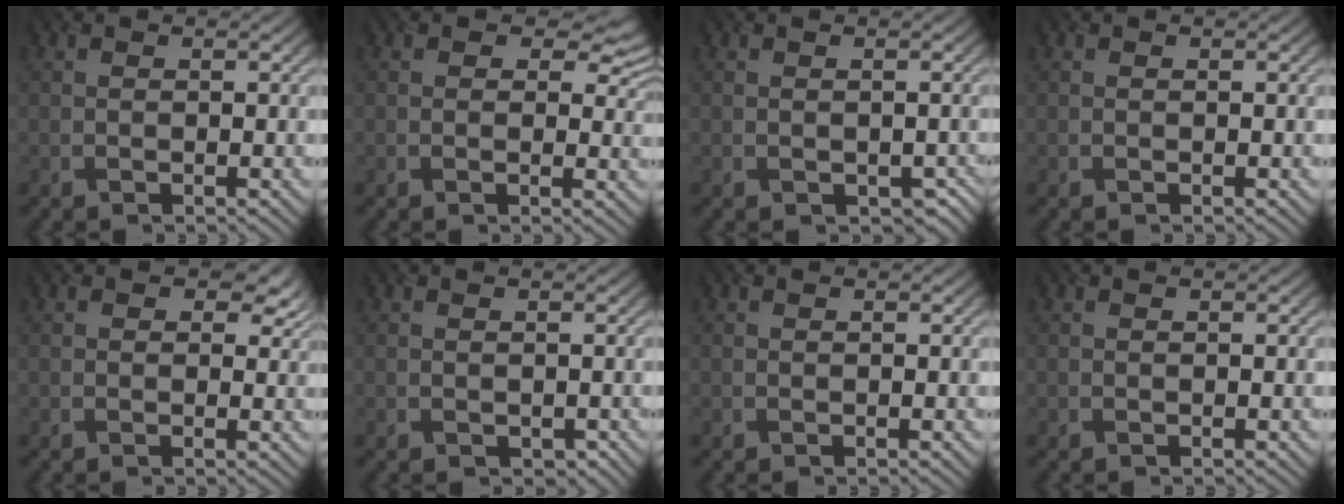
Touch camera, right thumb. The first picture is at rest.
{"total": 4.7, "force": [2.0, 3.1, 2.8], "torque": [-0.033, -0.008, 0.024]}
{"total": 1.8, "force": [-0.9, 1.5, 0.6], "torque": [-0.016, -0.016, -0.009]}
{"total": 0.0}
{"total": 3.5, "force": [1.4, 2.4, 2.1], "torque": [-0.026, -0.009, 0.018]}
{"total": 0.6, "force": [-0.3, 0.6, -0.1], "torque": [-0.002, -0.007, -0.007]}
{"total": 0.0}
{"total": 0.0}